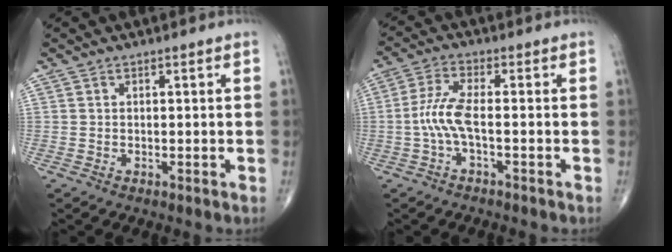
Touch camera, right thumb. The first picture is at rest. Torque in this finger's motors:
{"motor_torque": [0.22, 0.06, 0.77, 0.00, 0.08]}